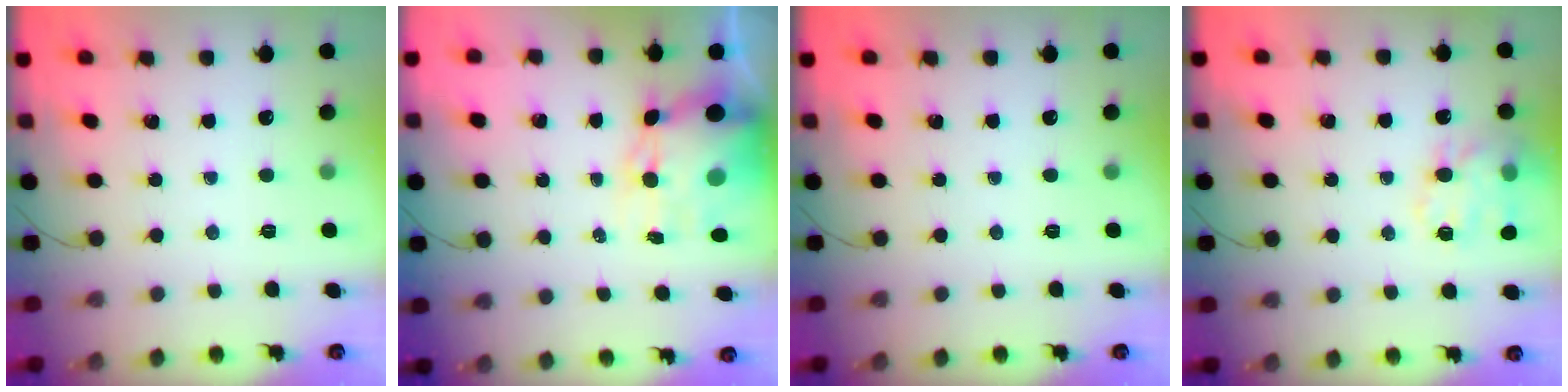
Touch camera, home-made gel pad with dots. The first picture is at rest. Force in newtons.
{"total": 10.2, "press": 9.8, "slide": 3.0}
{"total": 0.0}
{"total": 15.9, "press": 15.7, "slide": 2.5}